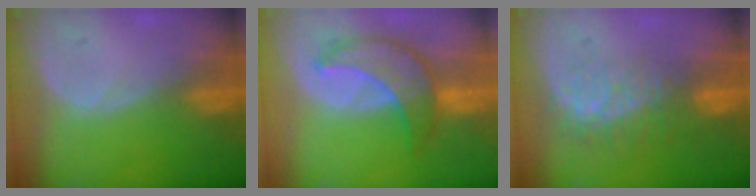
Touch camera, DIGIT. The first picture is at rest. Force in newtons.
{"total": 7.8, "press": 7.5, "slide": 2.2}
{"total": 8.3, "press": 7.4, "slide": 3.7}